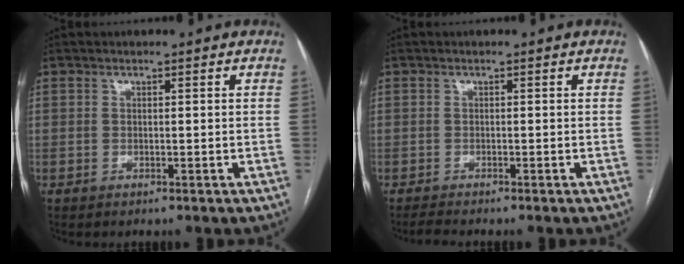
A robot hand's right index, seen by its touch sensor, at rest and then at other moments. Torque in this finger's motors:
{"motor_torque": [-2.14, 0.00, -1.05, -0.19]}